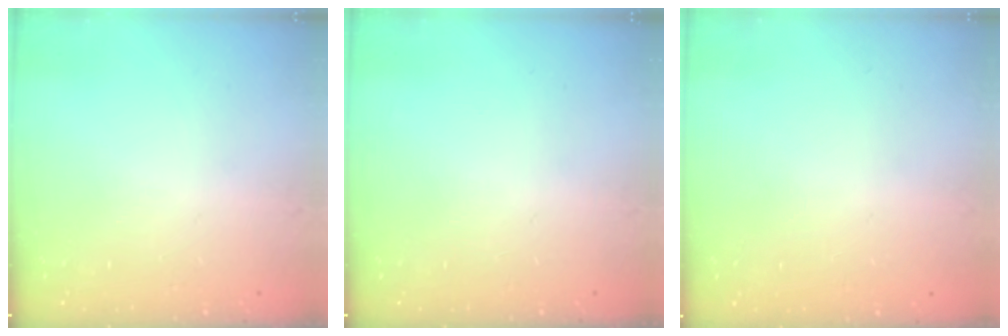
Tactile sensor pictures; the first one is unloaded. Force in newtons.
{"total": 0.0}
{"total": 0.0}